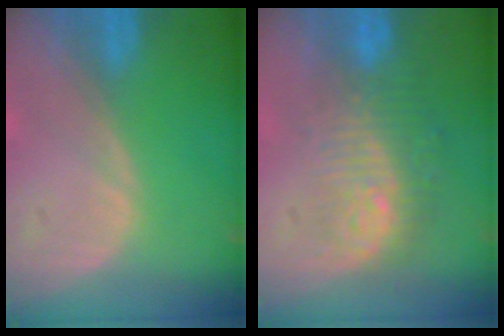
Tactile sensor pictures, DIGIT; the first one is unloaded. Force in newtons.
{"total": 9.0, "press": 8.4, "slide": 3.2}